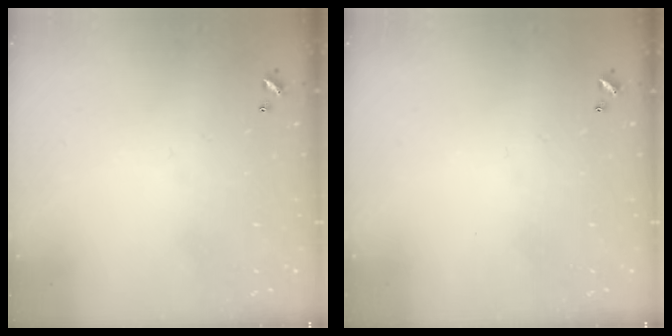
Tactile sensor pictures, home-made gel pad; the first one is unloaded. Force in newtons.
{"total": 0.0}